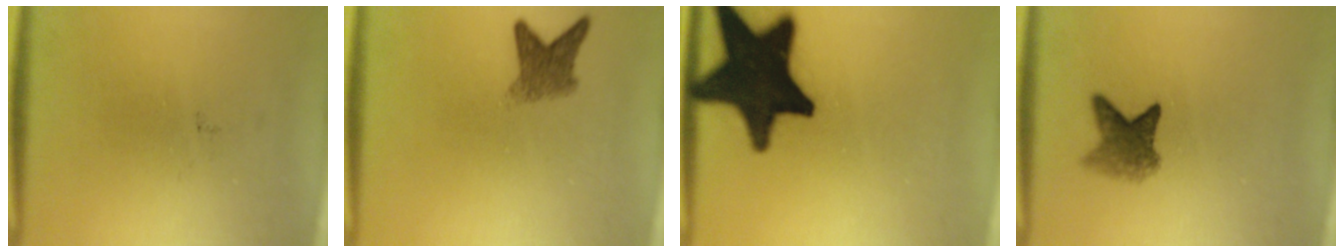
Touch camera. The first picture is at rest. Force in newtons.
{"total": 3.5}
{"total": 20.2}
{"total": 4.4}